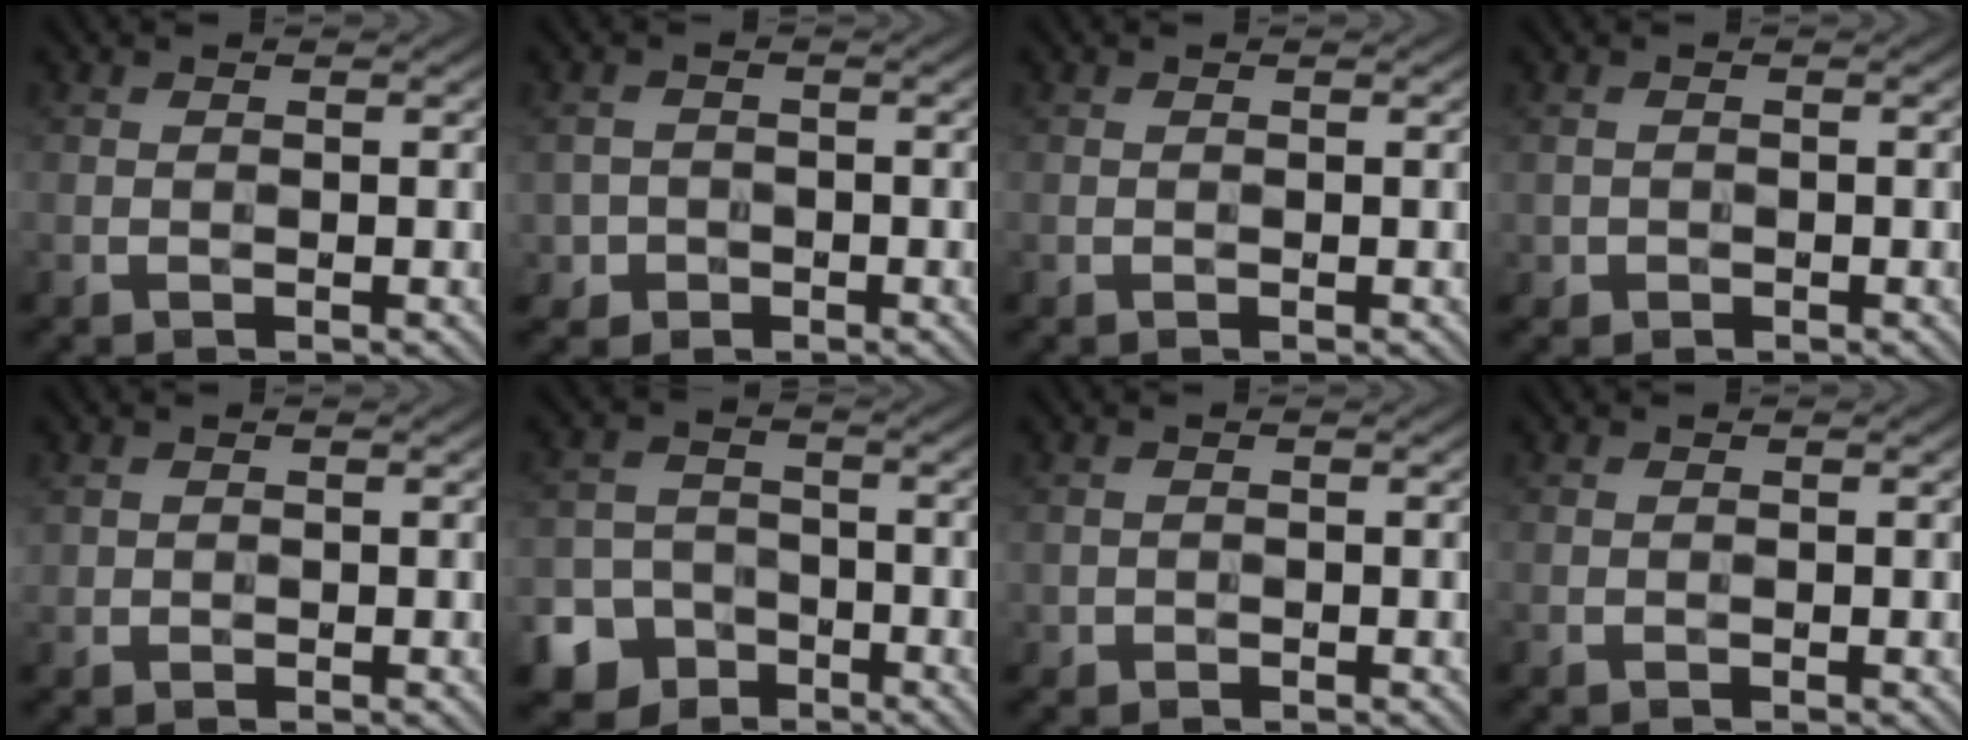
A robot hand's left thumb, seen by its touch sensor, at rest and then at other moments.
{"total": 2.3, "force": [-1.1, 2.0, 0.3], "torque": [-0.001, -0.003, -0.023]}
{"total": 0.0}
{"total": 1.1, "force": [-0.5, 1.0, 0.1], "torque": [0.002, -0.007, -0.011]}
{"total": 1.0, "force": [0.5, 0.8, 0.2], "torque": [-0.006, -0.002, 0.013]}
{"total": 8.7, "force": [-5.3, 6.6, 2.0], "torque": [-0.041, -0.027, -0.113]}
{"total": 0.8, "force": [-0.3, 0.8, 0.1], "torque": [-0.001, -0.007, -0.007]}
{"total": 0.0}